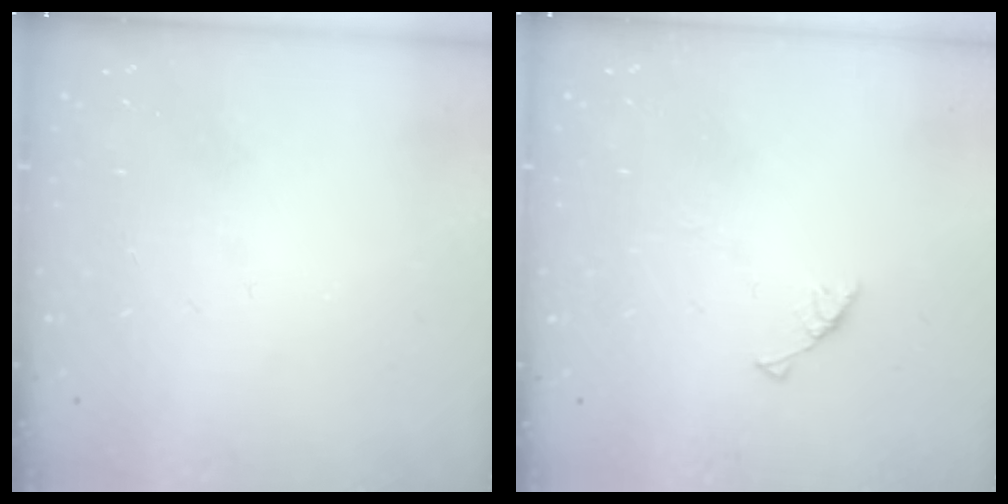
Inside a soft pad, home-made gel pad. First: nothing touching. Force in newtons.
{"total": 3.0, "press": 3.0, "slide": 0.3}